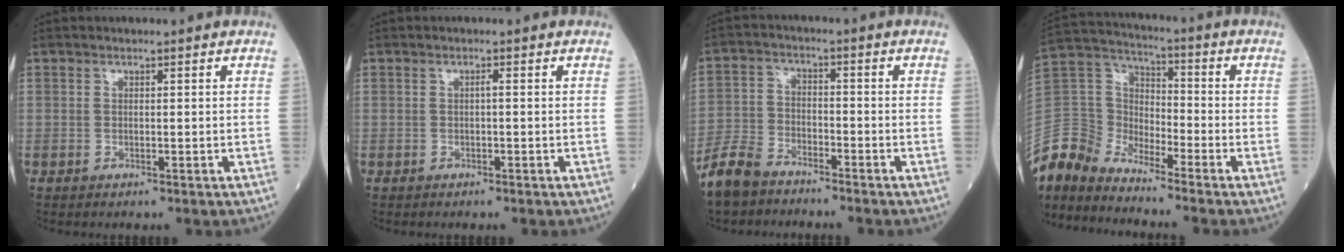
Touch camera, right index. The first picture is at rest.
{"total": 0.5, "force": [-0.1, 0.0, 0.5], "torque": [-0.010, 0.001, -0.001]}
{"total": 7.3, "force": [-6.2, 2.7, 2.5], "torque": [-0.062, -0.015, -0.126]}
{"total": 11.6, "force": [-11.0, 3.4, 1.5], "torque": [-0.052, 0.047, -0.225]}